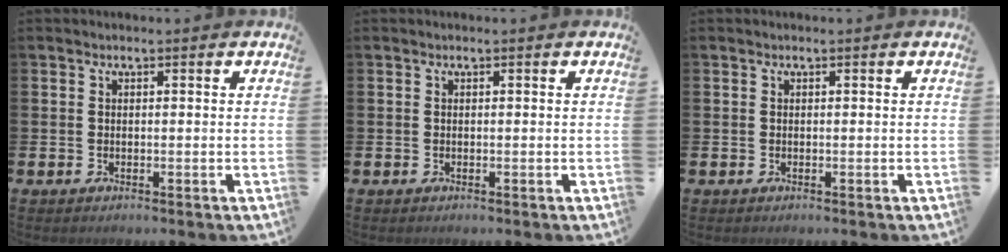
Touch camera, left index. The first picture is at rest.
{"total": 0.0}
{"total": 0.0}